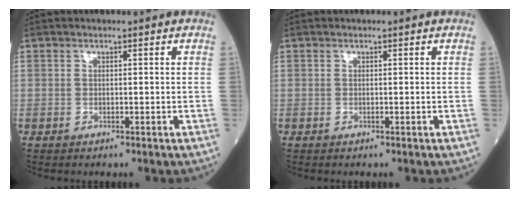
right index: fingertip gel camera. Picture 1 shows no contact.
{"total": 0.0}